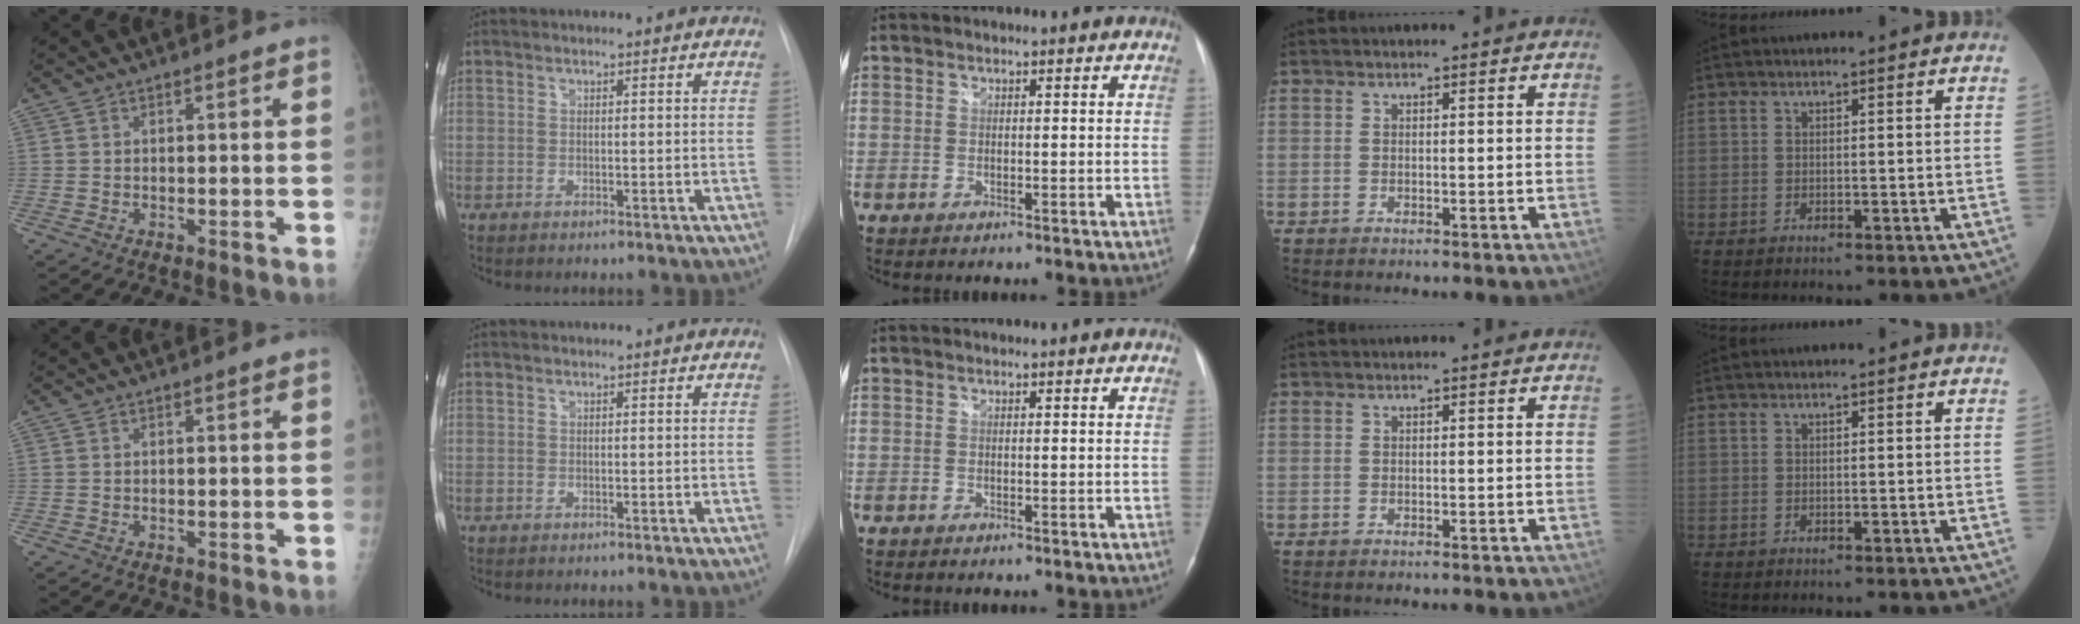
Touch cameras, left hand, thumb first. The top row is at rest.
{}